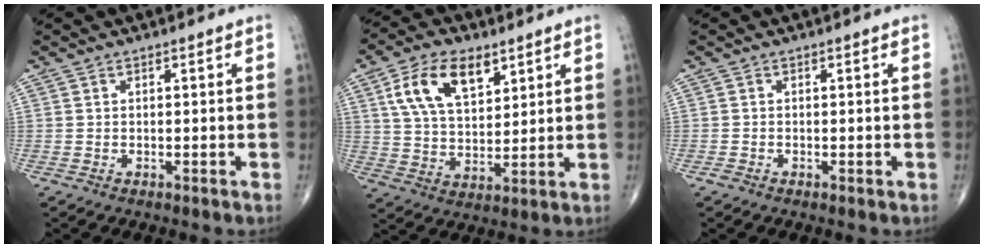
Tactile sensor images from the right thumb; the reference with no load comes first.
{"total": 12.8, "force": [6.0, 7.0, 8.9], "torque": [-0.147, -0.016, 0.116]}
{"total": 0.8, "force": [-0.4, 0.4, 0.5], "torque": [-0.009, -0.002, -0.010]}